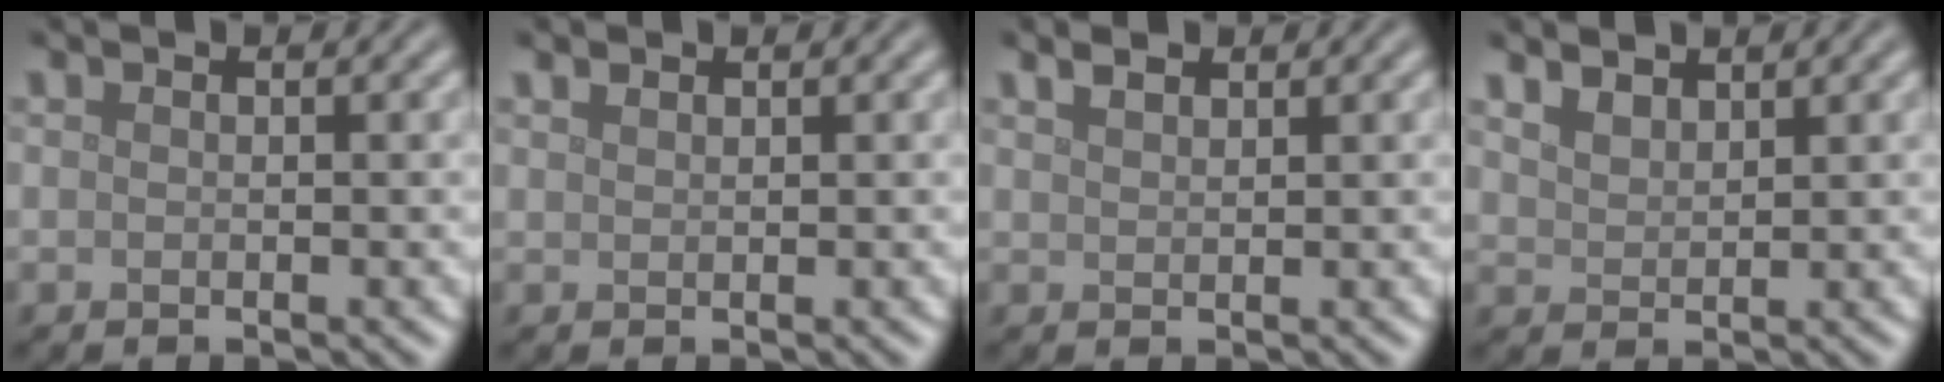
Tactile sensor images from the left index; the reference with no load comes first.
{"total": 0.6, "force": [0.6, 0.3, 0.1], "torque": [-0.005, 0.001, 0.013]}
{"total": 1.2, "force": [1.0, 0.5, 0.5], "torque": [-0.014, 0.004, 0.022]}
{"total": 2.2, "force": [1.8, 1.0, 0.7], "torque": [-0.020, 0.003, 0.040]}